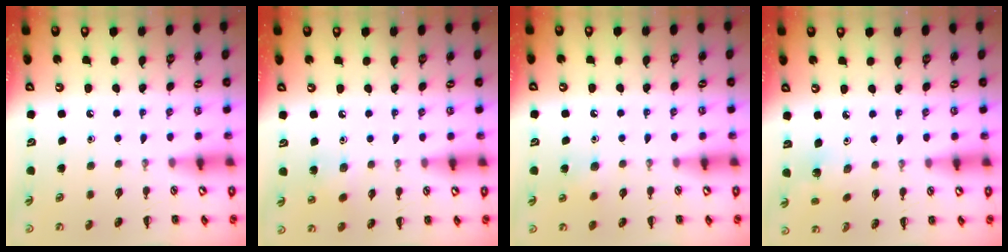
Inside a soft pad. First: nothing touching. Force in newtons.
{"total": 4.8, "press": 4.6, "slide": 1.4}
{"total": 5.4, "press": 5.2, "slide": 1.6}
{"total": 1.4, "press": 1.2, "slide": 0.6}